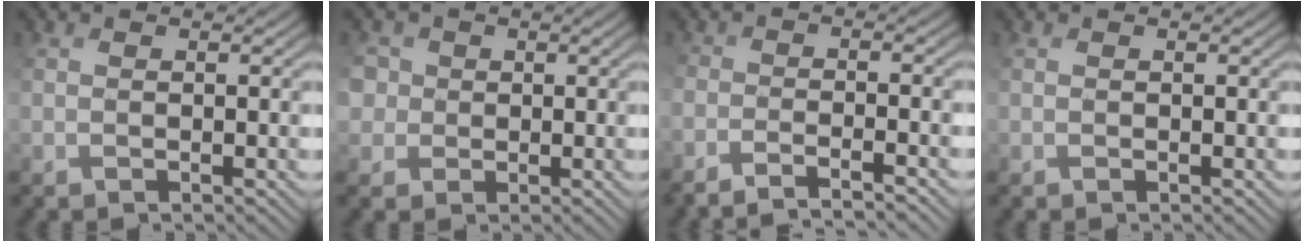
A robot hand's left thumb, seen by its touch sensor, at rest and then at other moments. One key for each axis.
{"total": 3.1, "fx": 0.0, "fy": 2.9, "fz": -0.9, "tx": 0.004, "ty": 0.006, "tz": -0.010}
{"total": 4.8, "fx": -4.5, "fy": 0.2, "fz": 1.6, "tx": -0.024, "ty": 0.008, "tz": -0.078}
{"total": 0.0}